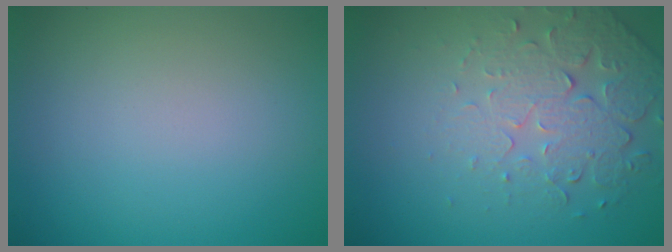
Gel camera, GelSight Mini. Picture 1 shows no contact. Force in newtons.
{"total": 5.2, "press": 3.7, "slide": 3.6}